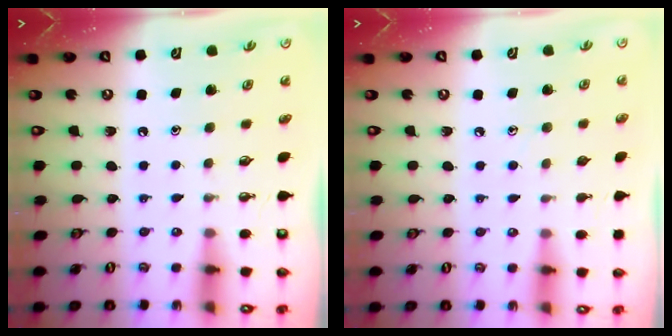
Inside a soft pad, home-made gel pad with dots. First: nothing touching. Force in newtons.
{"total": 5.3, "press": 5.3, "slide": 0.6}